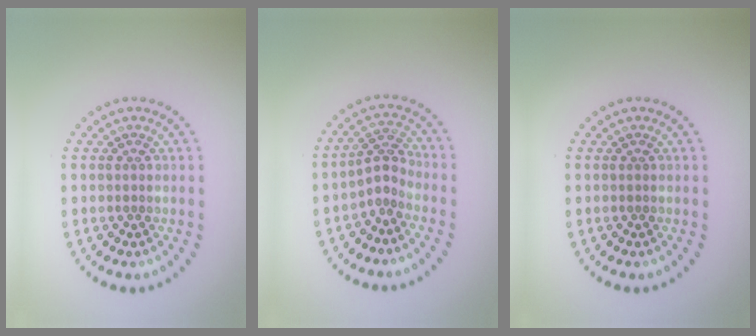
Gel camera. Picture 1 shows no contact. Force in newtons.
{"total": 2.2, "press": 1.5, "slide": 1.5}
{"total": 0.0}